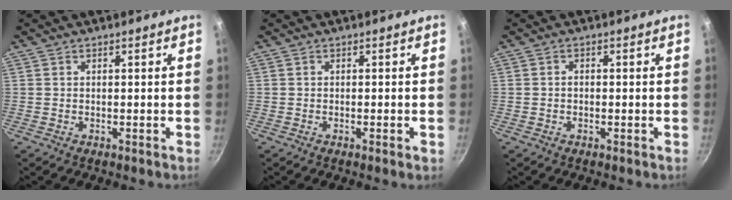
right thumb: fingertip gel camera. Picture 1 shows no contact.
{"total": 1.1, "force": [-0.5, -0.1, 0.9], "torque": [-0.020, 0.000, -0.010]}
{"total": 1.0, "force": [-0.3, 0.8, 0.5], "torque": [-0.010, 0.005, -0.005]}